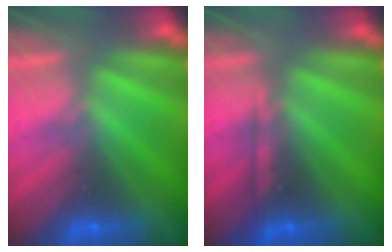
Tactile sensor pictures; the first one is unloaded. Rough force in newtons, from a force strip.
{"total": 2.1}